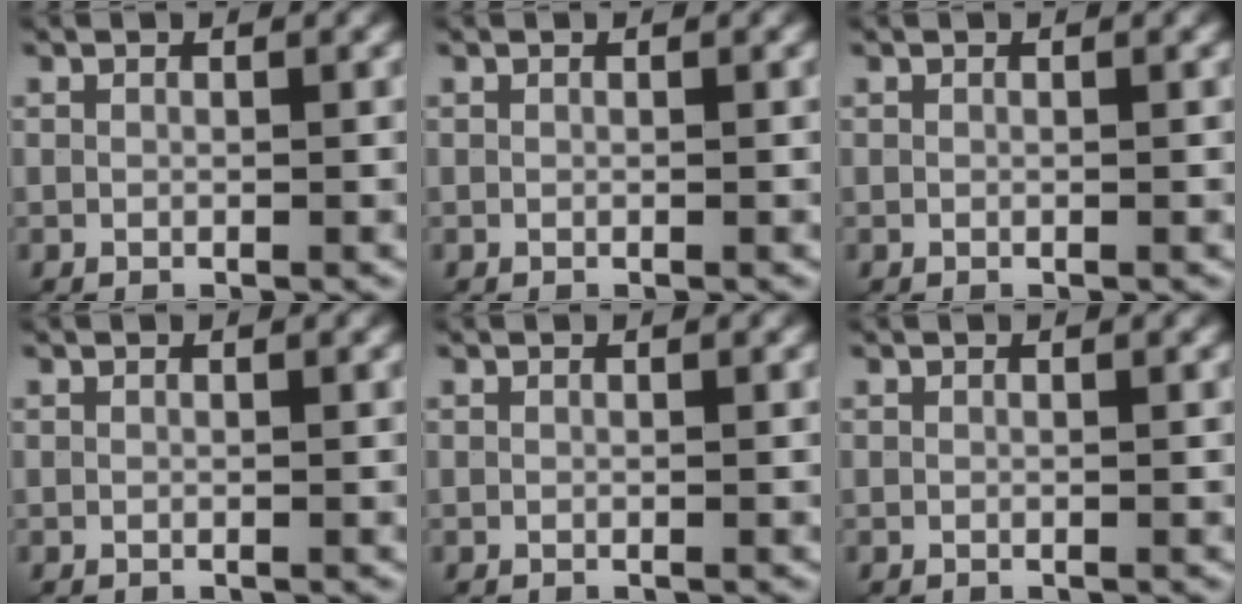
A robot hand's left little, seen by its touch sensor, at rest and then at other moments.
{"total": 0.0}
{"total": 0.0}
{"total": 0.0}
{"total": 0.0}
{"total": 0.0}